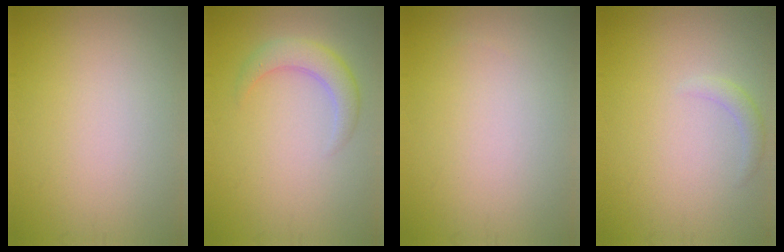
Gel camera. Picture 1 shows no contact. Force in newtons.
{"total": 3.0, "press": 3.0, "slide": 0.1}
{"total": 0.0}
{"total": 1.2, "press": 1.2, "slide": 0.2}